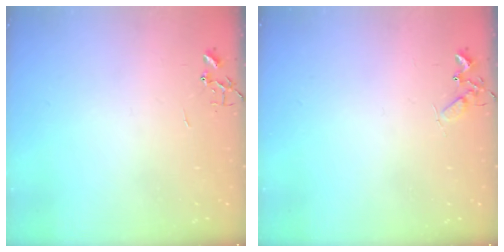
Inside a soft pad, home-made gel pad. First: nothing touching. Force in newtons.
{"total": 4.6, "press": 4.6, "slide": 0.6}